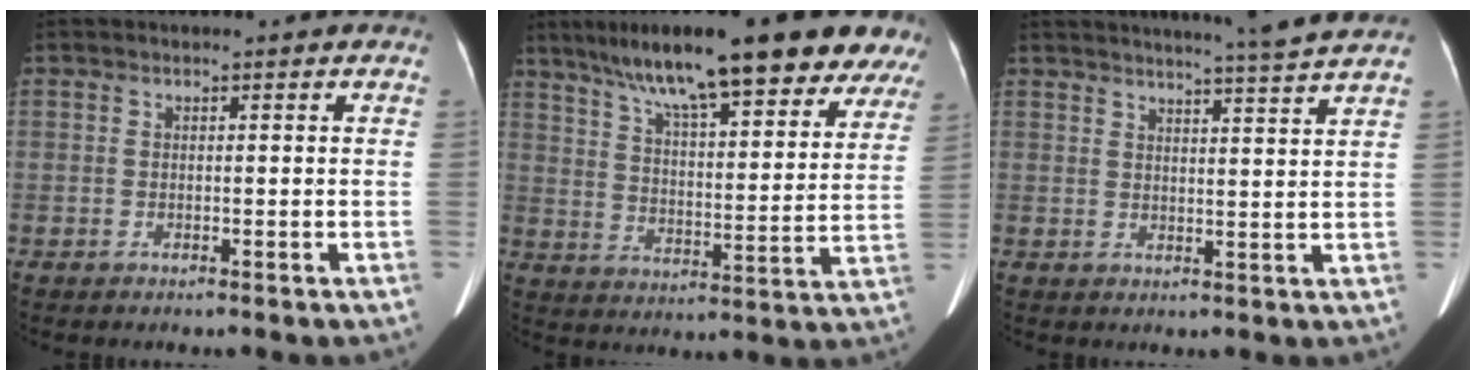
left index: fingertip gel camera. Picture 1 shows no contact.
{"total": 24.7, "force": [18.9, 4.6, 15.3], "torque": [-0.233, 0.035, 0.259]}
{"total": 8.5, "force": [7.7, -1.9, 3.1], "torque": [-0.047, -0.012, 0.091]}